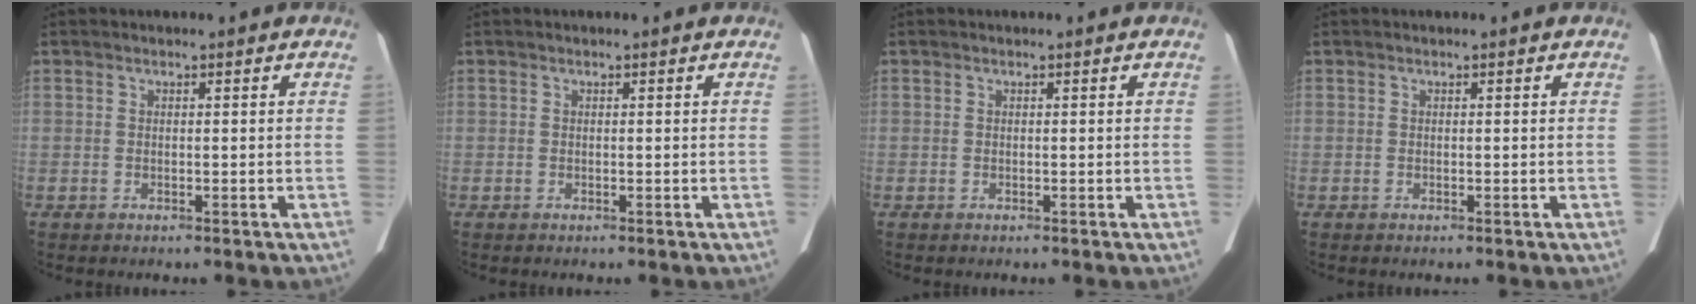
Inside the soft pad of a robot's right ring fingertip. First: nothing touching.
{"total": 0.0}
{"total": 0.0}
{"total": 0.0}